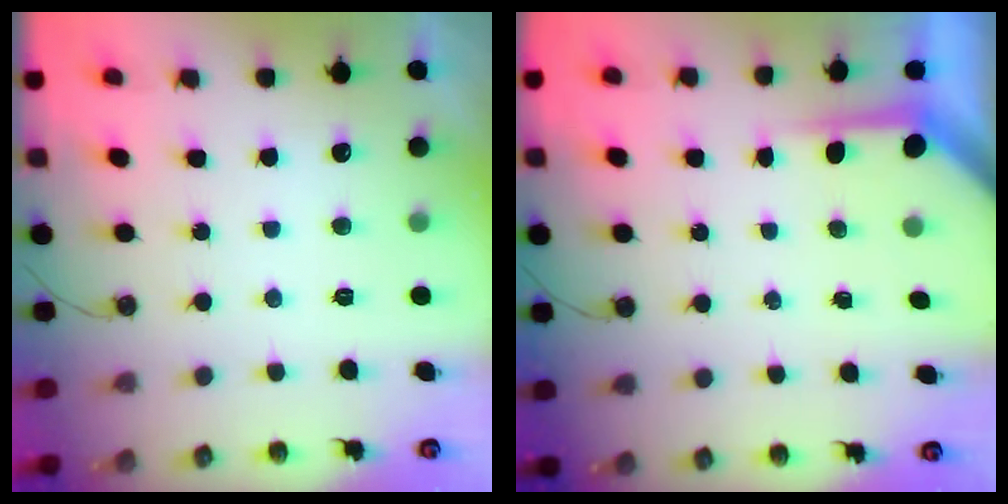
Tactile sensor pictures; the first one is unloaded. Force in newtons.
{"total": 4.0, "press": 4.0, "slide": 0.3}